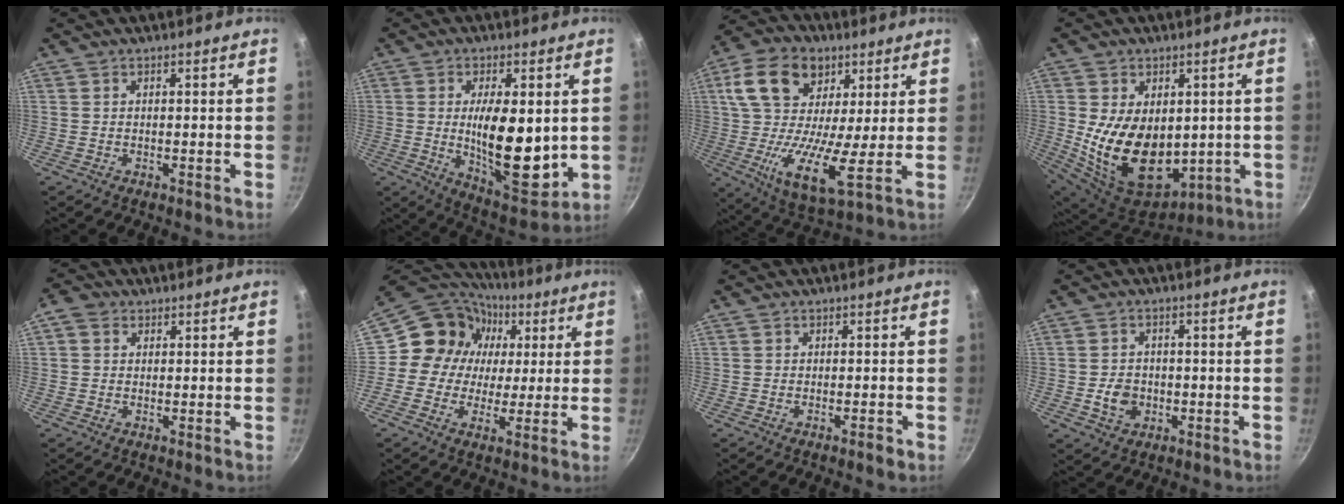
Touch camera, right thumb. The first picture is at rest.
{"total": 16.8, "force": [0.4, 7.3, 15.1], "torque": [-0.219, -0.033, 0.017]}
{"total": 18.9, "force": [5.2, 11.2, 14.3], "torque": [-0.242, -0.018, 0.074]}
{"total": 19.0, "force": [0.4, 13.0, 13.9], "torque": [-0.229, -0.029, 0.038]}
{"total": 3.2, "force": [0.9, 2.7, 1.4], "torque": [-0.017, 0.003, 0.007]}
{"total": 14.2, "force": [3.2, 12.5, 5.8], "torque": [-0.071, 0.004, 0.028]}
{"total": 1.6, "force": [-0.9, 0.5, 1.2], "torque": [-0.019, 0.010, -0.015]}
{"total": 4.9, "force": [-1.1, 4.0, 2.6], "torque": [-0.032, 0.010, -0.016]}